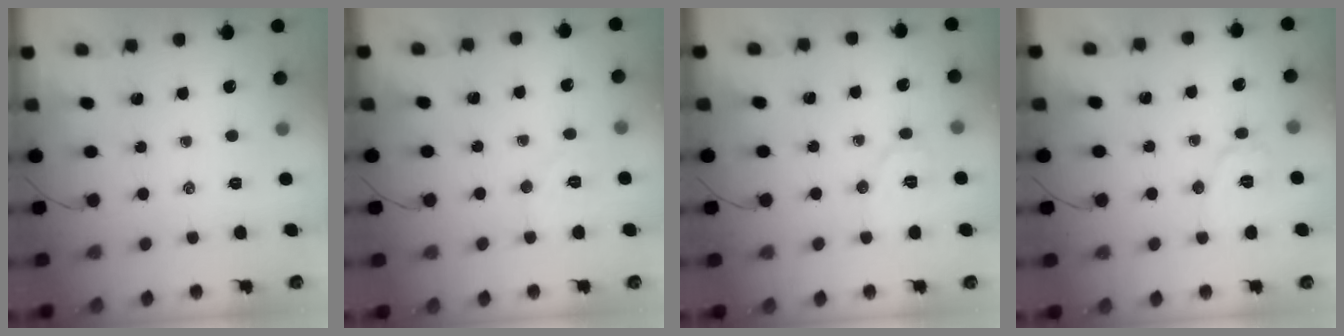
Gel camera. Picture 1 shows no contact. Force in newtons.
{"total": 6.8, "press": 6.7, "slide": 1.2}
{"total": 6.7, "press": 6.6, "slide": 0.9}
{"total": 7.4, "press": 7.4, "slide": 1.0}